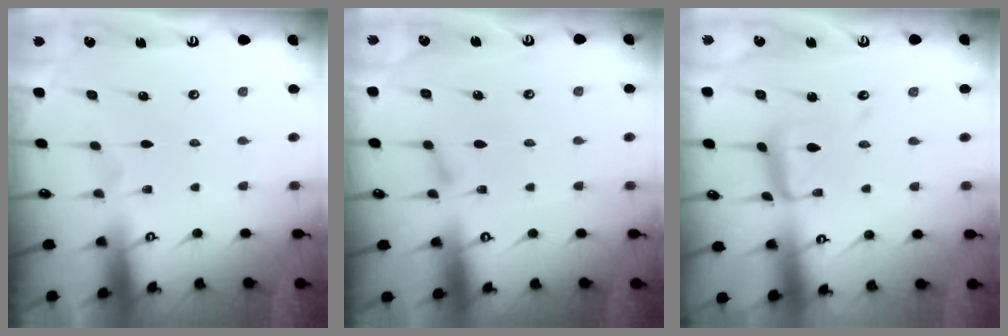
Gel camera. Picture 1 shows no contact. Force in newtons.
{"total": 5.2, "press": 5.2, "slide": 0.4}
{"total": 11.3, "press": 11.3, "slide": 1.0}